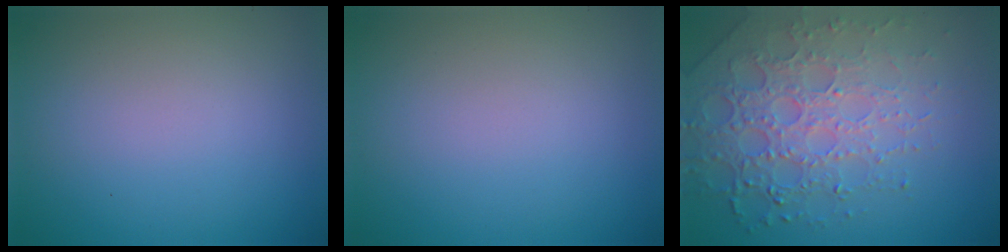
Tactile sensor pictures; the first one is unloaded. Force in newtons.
{"total": 0.0}
{"total": 7.1, "press": 5.1, "slide": 4.9}